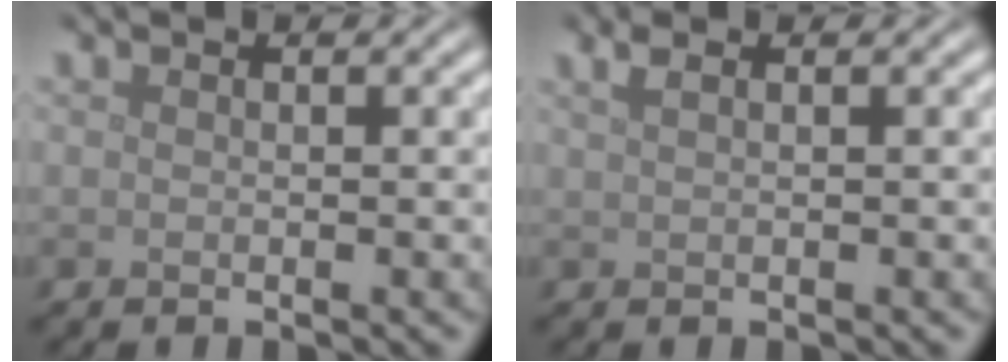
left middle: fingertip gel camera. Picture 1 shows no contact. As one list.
[{"total": 1.5, "force": [0.9, 0.6, 1.1], "torque": [-0.019, 0.003, 0.013]}]